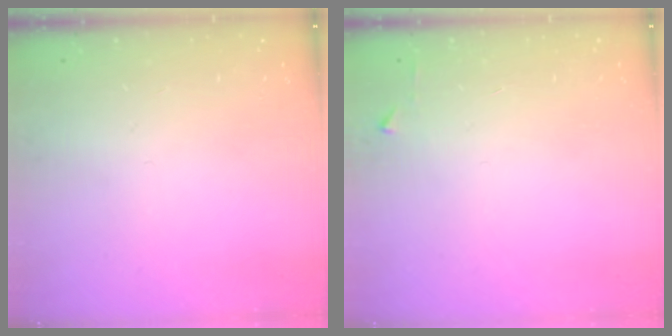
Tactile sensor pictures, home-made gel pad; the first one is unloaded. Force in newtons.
{"total": 2.4, "press": 2.4, "slide": 0.3}